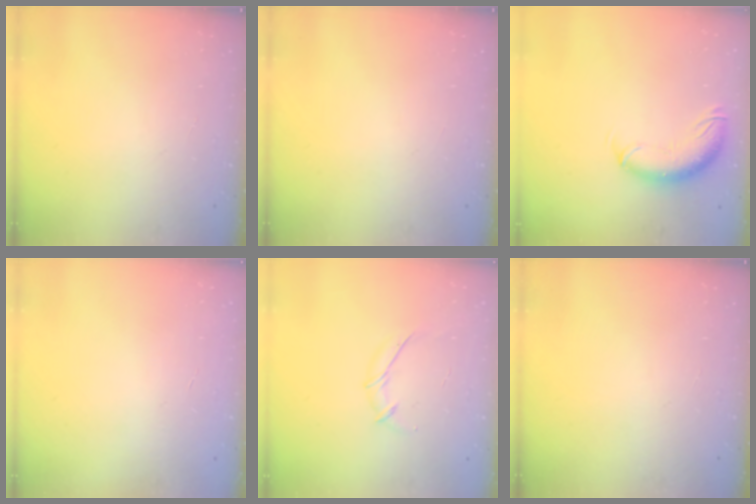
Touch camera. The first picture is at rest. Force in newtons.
{"total": 0.0}
{"total": 10.6, "press": 10.4, "slide": 2.2}
{"total": 0.6, "press": 0.6, "slide": 0.2}
{"total": 6.1, "press": 6.0, "slide": 1.1}
{"total": 0.0}